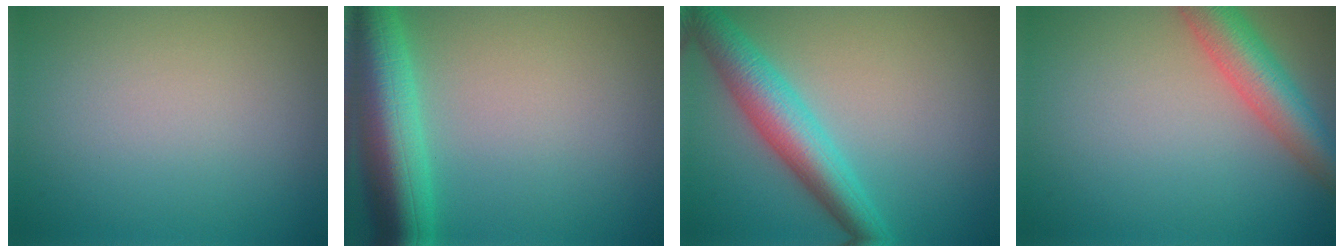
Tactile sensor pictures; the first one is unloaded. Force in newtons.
{"total": 8.6, "press": 8.6, "slide": 0.2}
{"total": 5.5, "press": 5.5, "slide": 0.1}
{"total": 5.7, "press": 5.7, "slide": 0.2}